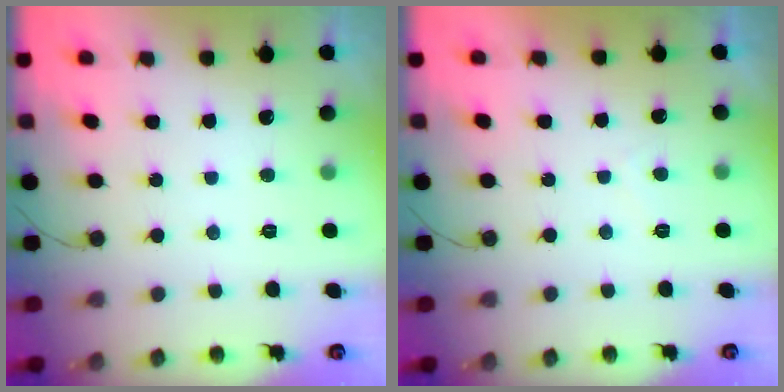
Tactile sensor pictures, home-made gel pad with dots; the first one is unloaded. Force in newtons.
{"total": 1.0, "press": 0.9, "slide": 0.6}